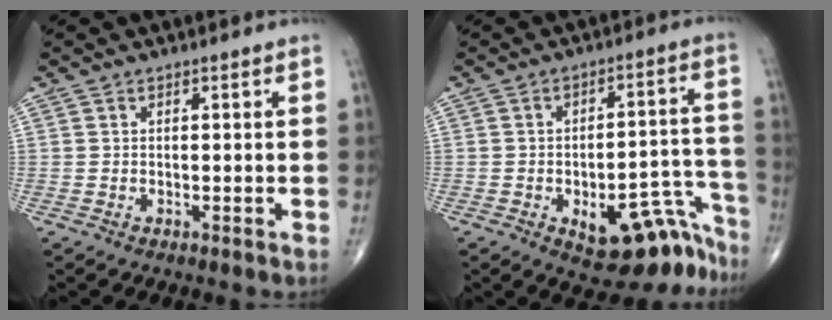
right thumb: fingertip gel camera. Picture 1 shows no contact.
{"total": 15.1, "force": [-9.6, 6.7, 9.5], "torque": [-0.053, 0.107, -0.124]}